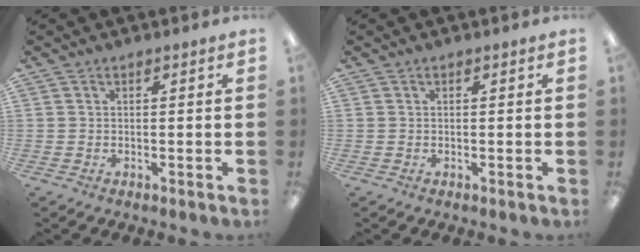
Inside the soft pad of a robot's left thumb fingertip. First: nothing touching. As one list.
[{"total": 0.0}]